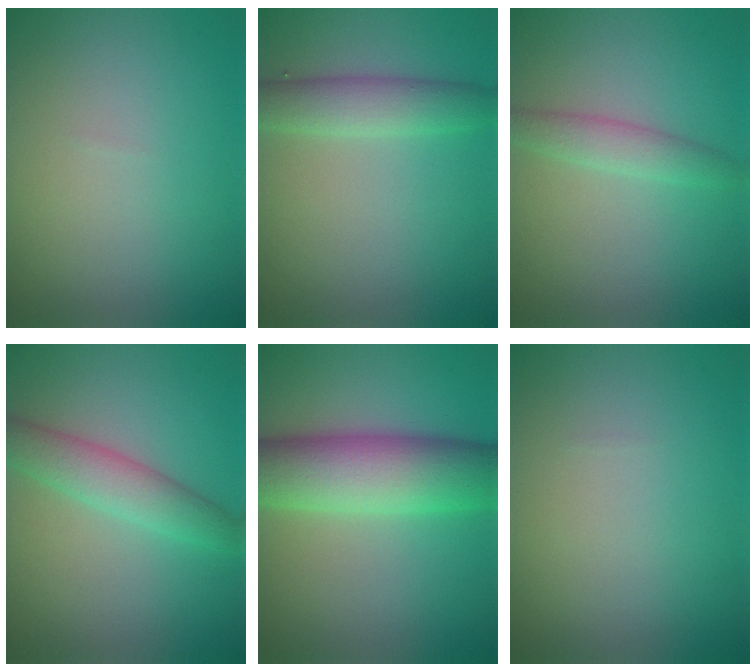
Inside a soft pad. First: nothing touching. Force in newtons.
{"total": 3.4, "press": 3.4, "slide": 0.1}
{"total": 2.2, "press": 2.2, "slide": 0.0}
{"total": 3.7, "press": 3.7, "slide": 0.1}
{"total": 9.0, "press": 9.0, "slide": 0.2}
{"total": 0.0}